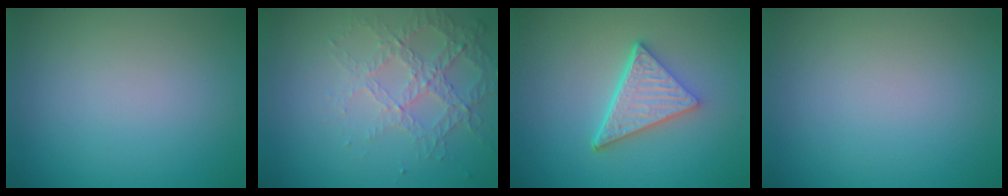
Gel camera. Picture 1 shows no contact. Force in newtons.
{"total": 4.3, "press": 2.9, "slide": 3.2}
{"total": 5.3, "press": 3.9, "slide": 3.6}
{"total": 0.0}